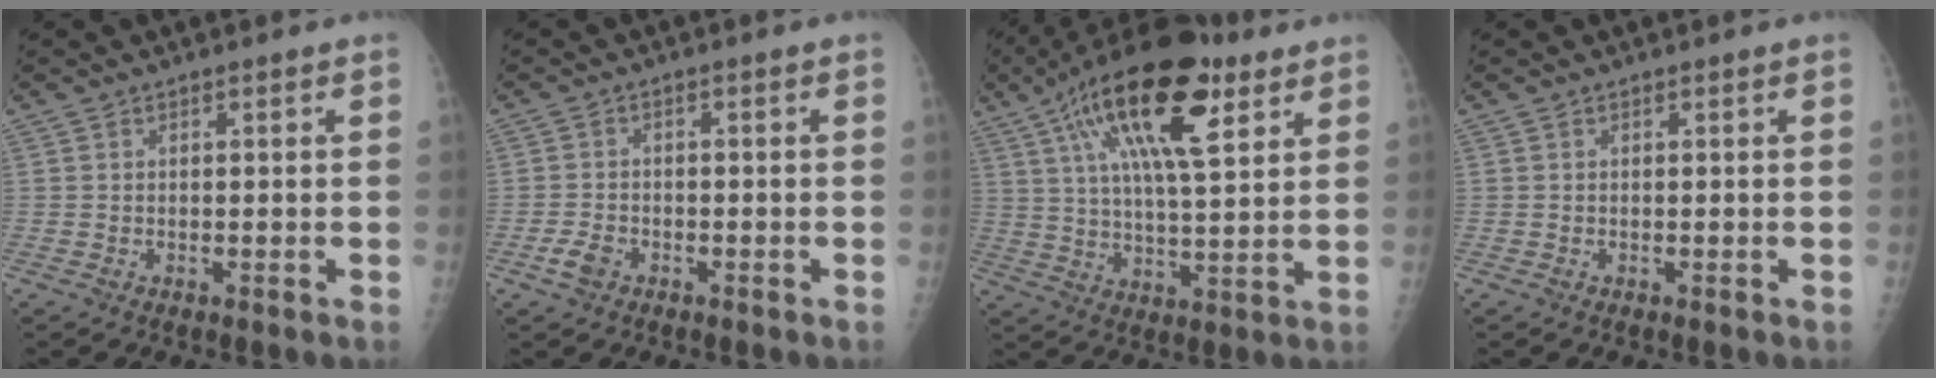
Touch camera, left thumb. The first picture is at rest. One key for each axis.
{"total": 3.0, "fx": -1.8, "fy": 1.9, "fz": 1.5, "tx": -0.026, "ty": 0.008, "tz": -0.029}
{"total": 22.0, "fx": 10.5, "fy": 7.8, "fz": 17.7, "tx": -0.295, "ty": -0.011, "tz": 0.172}
{"total": 0.0}